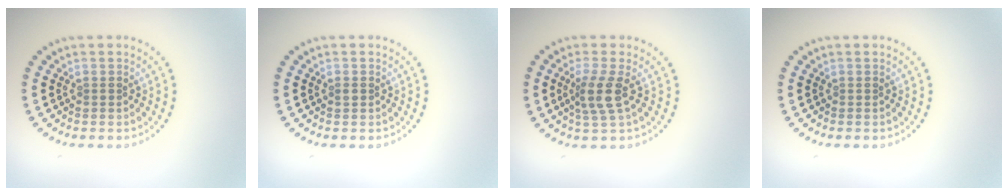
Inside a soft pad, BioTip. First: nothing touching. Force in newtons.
{"total": 0.6, "press": 0.6, "slide": 0.1}
{"total": 2.8, "press": 2.3, "slide": 1.7}
{"total": 0.0}